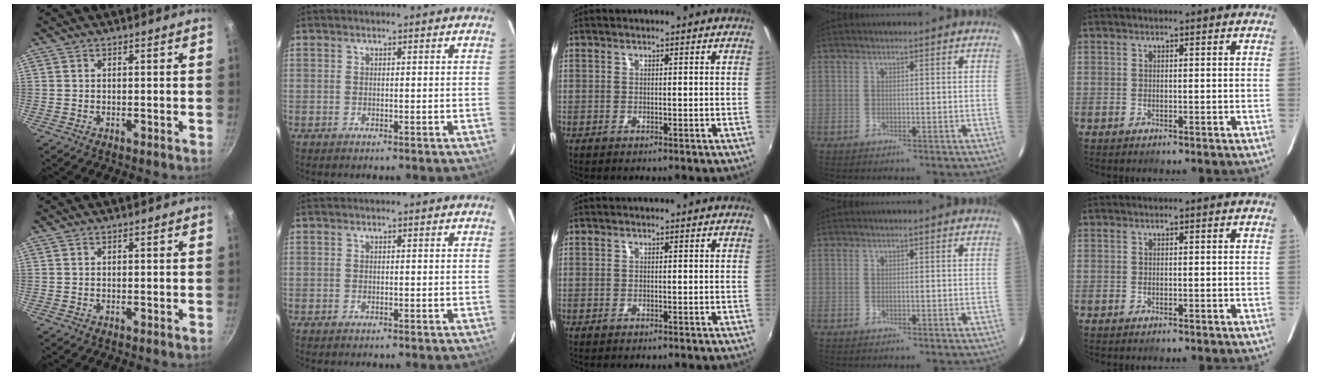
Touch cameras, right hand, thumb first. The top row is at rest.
{}